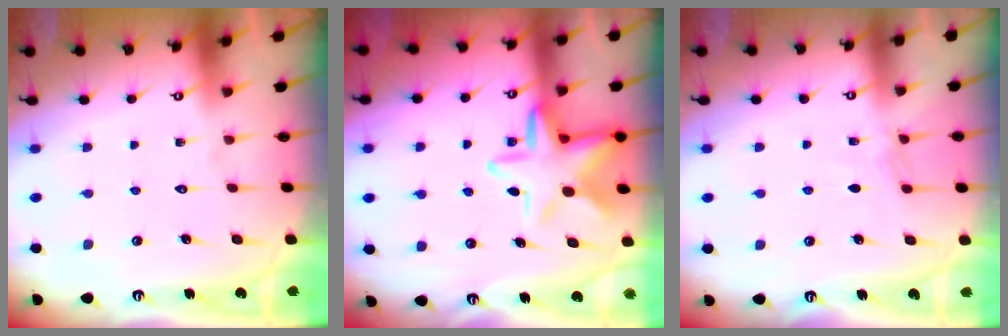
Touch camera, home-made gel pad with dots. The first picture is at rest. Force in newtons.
{"total": 11.9, "press": 11.7, "slide": 2.2}
{"total": 5.2, "press": 5.2, "slide": 0.6}